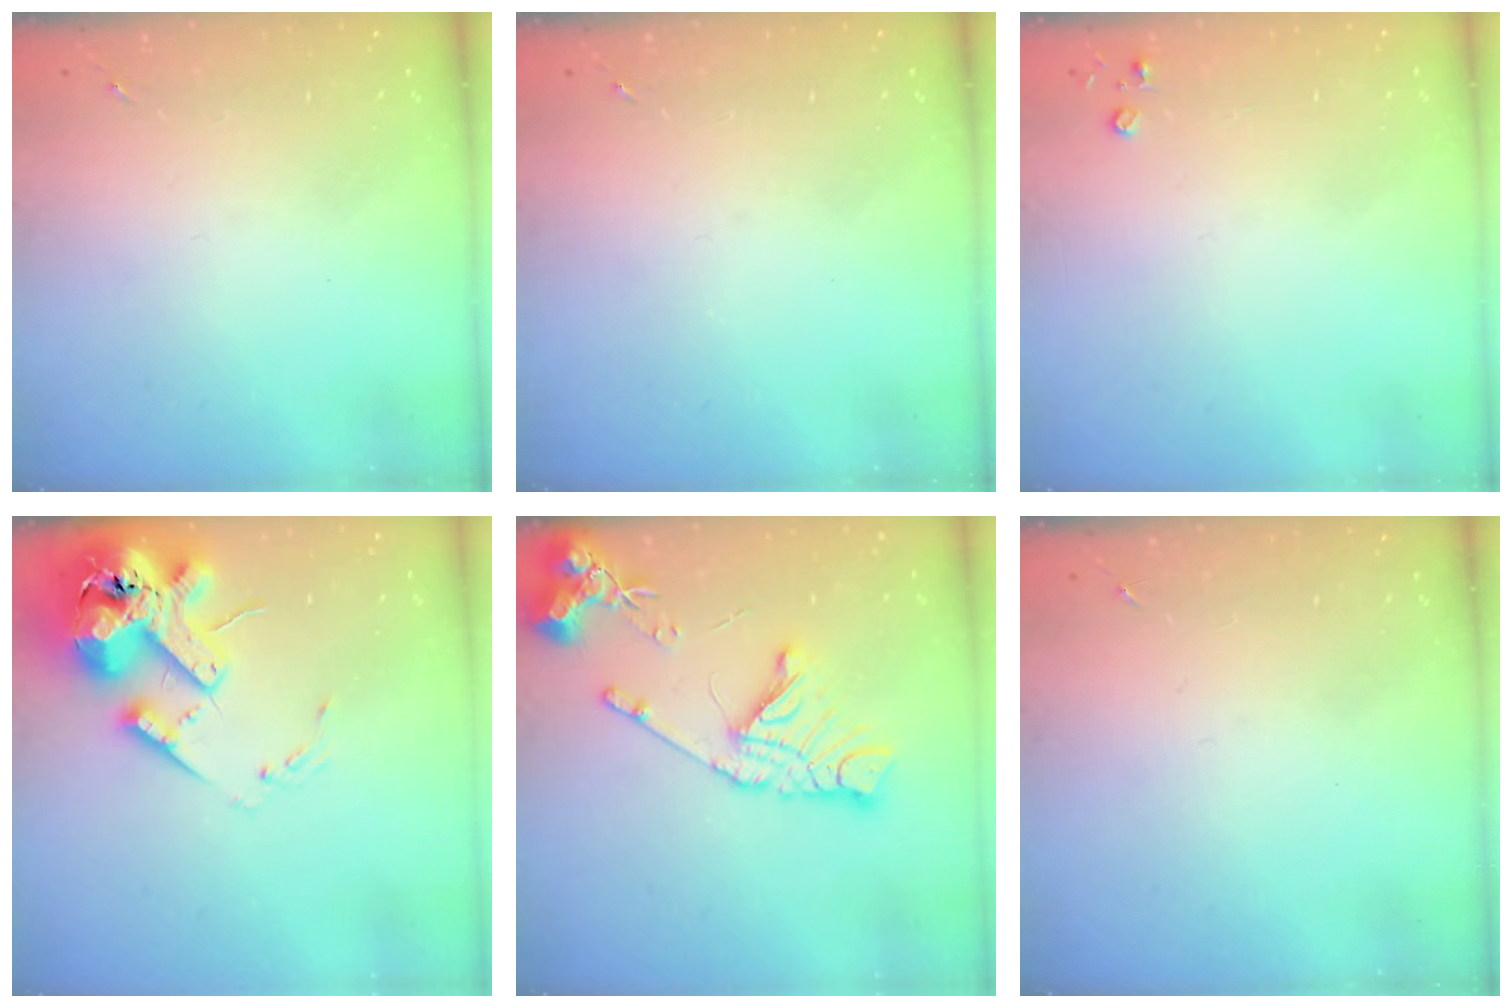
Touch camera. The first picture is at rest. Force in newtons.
{"total": 0.0}
{"total": 2.8, "press": 2.8, "slide": 0.3}
{"total": 18.6, "press": 18.4, "slide": 3.2}
{"total": 16.4, "press": 16.3, "slide": 1.9}
{"total": 0.0}